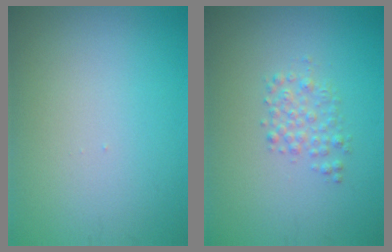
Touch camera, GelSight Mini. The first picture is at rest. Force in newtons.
{"total": 1.8, "press": 1.8, "slide": 0.0}